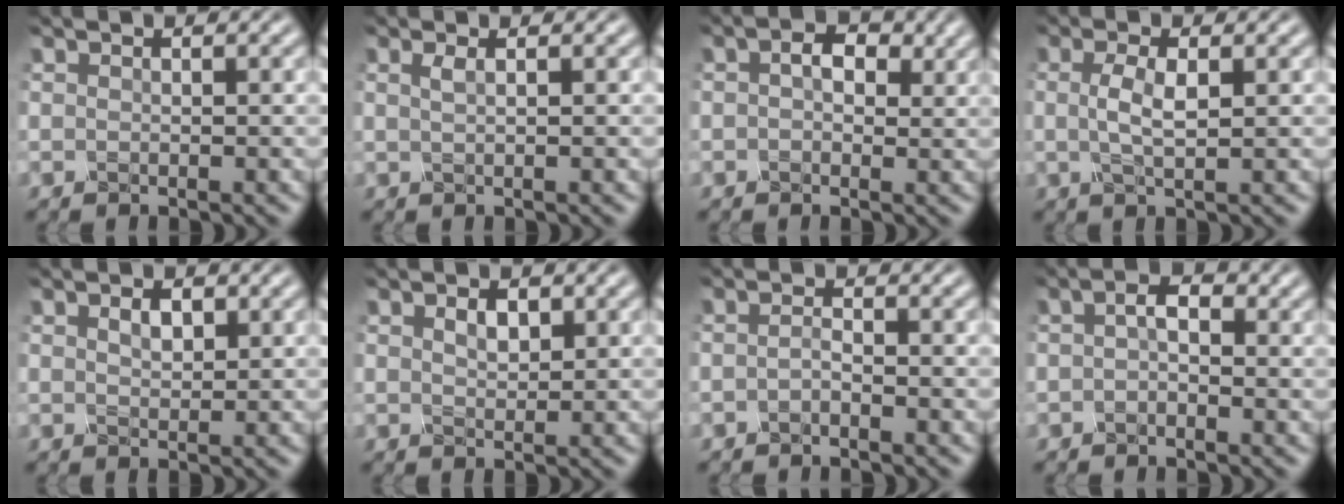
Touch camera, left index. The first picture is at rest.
{"total": 0.7, "force": [0.1, 0.2, 0.7], "torque": [-0.010, 0.002, -0.002]}
{"total": 3.2, "force": [0.7, 2.1, 2.2], "torque": [-0.040, 0.004, 0.006]}
{"total": 2.3, "force": [-0.1, 0.6, 2.2], "torque": [-0.048, 0.002, -0.003]}
{"total": 1.7, "force": [0.5, 1.0, 1.3], "torque": [-0.025, 0.003, 0.009]}
{"total": 1.8, "force": [0.5, 1.0, 1.4], "torque": [-0.027, 0.002, 0.010]}
{"total": 1.1, "force": [-1.0, 0.2, 0.5], "torque": [-0.013, 0.002, -0.022]}
{"total": 2.2, "force": [0.0, 1.3, 1.8], "torque": [-0.029, 0.009, -0.009]}